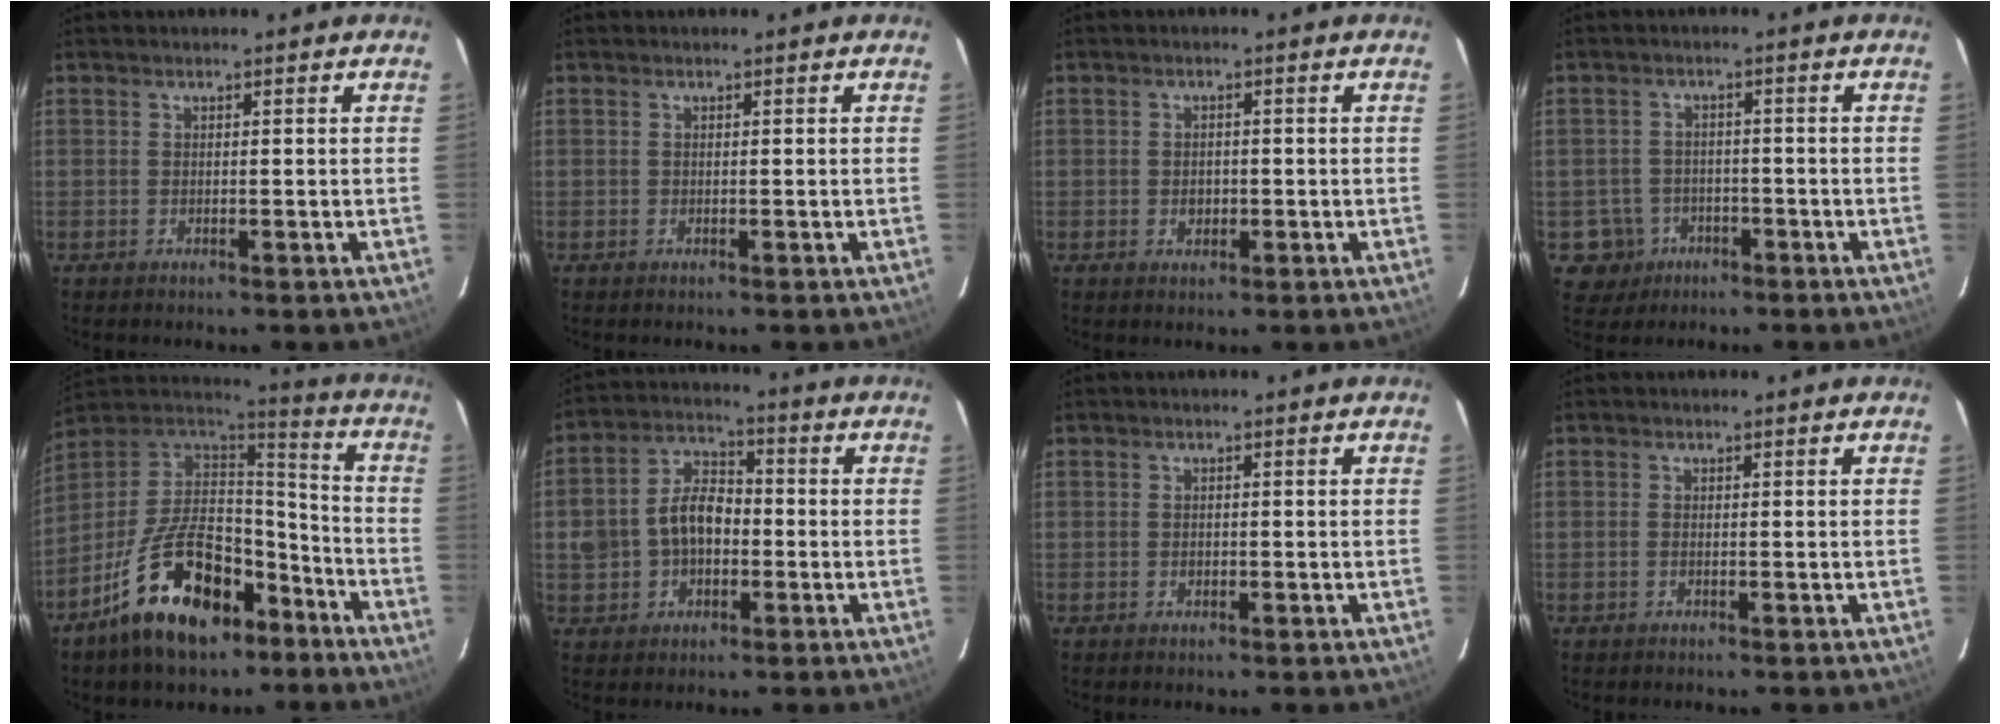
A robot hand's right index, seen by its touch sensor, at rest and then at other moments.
{"total": 0.0}
{"total": 2.2, "force": [-0.5, 1.9, 1.1], "torque": [-0.020, 0.004, -0.006]}
{"total": 6.0, "force": [-2.6, 5.4, 0.5], "torque": [-0.026, 0.022, -0.033]}
{"total": 21.3, "force": [-11.8, 11.2, 13.7], "torque": [-0.261, 0.012, -0.181]}
{"total": 10.5, "force": [-1.3, 7.7, 7.1], "torque": [-0.149, 0.025, -0.017]}
{"total": 1.1, "force": [-0.3, 1.0, 0.5], "torque": [-0.009, 0.002, -0.005]}
{"total": 0.6, "force": [-0.2, 0.4, 0.4], "torque": [-0.009, 0.000, -0.005]}